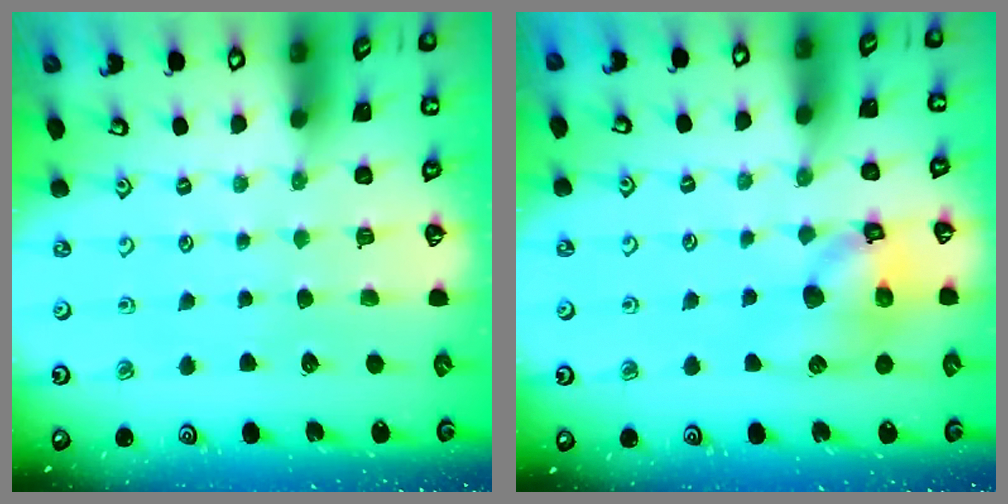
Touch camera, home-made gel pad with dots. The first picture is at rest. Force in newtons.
{"total": 11.7, "press": 11.5, "slide": 1.7}